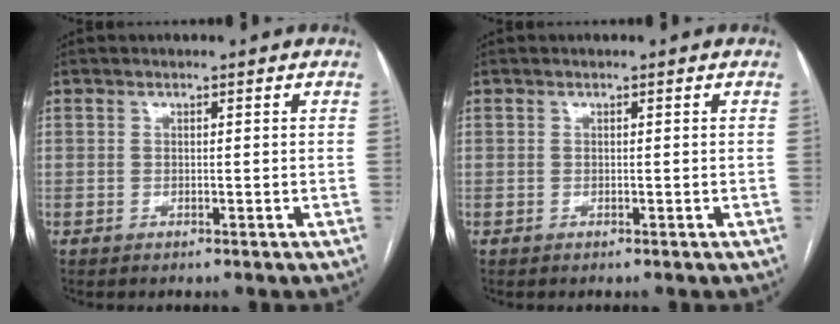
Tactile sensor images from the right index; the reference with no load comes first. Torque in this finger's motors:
{"motor_torque": [0.00, 0.00, 0.00, 0.01]}